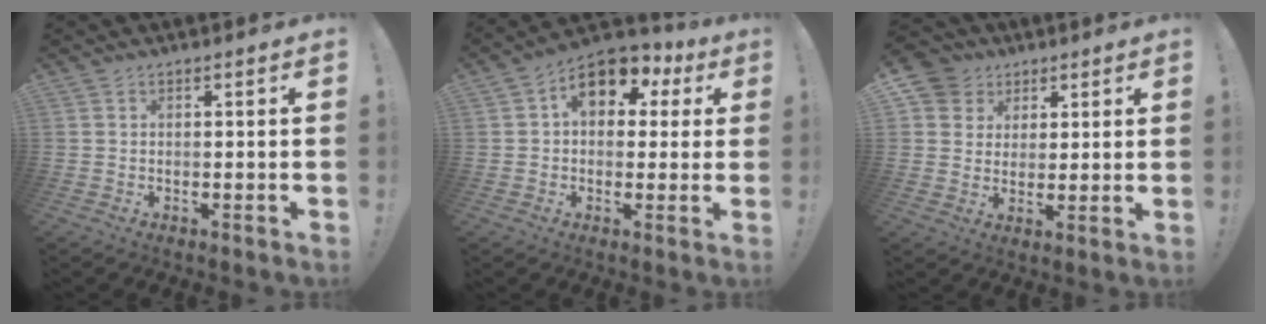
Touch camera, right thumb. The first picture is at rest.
{"total": 11.4, "force": [4.3, 7.6, 7.3], "torque": [-0.102, -0.009, 0.081]}
{"total": 8.4, "force": [3.5, 7.4, 1.5], "torque": [-0.025, -0.018, 0.074]}